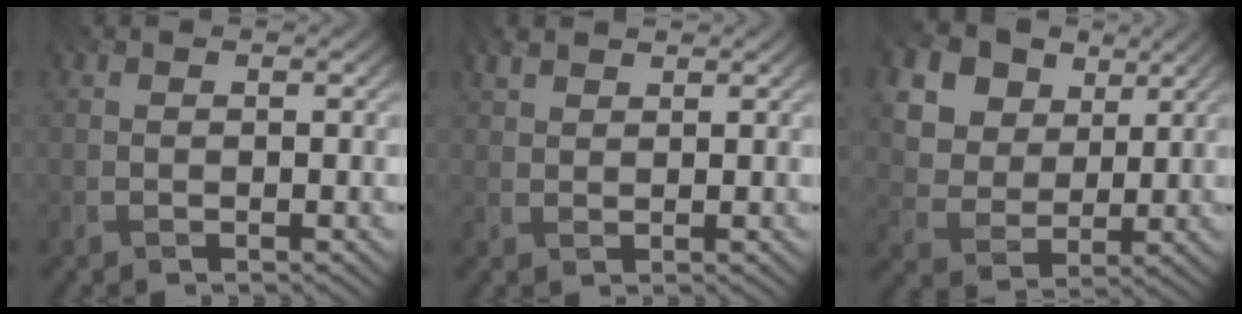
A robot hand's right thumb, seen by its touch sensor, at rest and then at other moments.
{"total": 2.1, "force": [1.7, 0.9, 0.9], "torque": [-0.024, 0.007, 0.036]}
{"total": 17.0, "force": [8.8, 12.3, 7.9], "torque": [-0.226, 0.034, 0.191]}